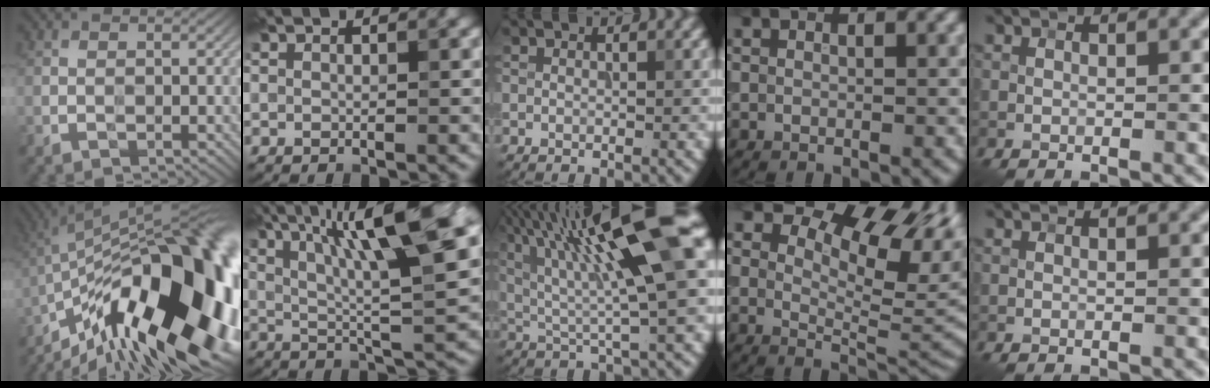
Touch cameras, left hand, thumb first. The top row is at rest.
{"thumb": {"total": 22.2, "force": [-9.3, 7.6, 18.6], "torque": [-0.268, 0.015, -0.155]}, "index": {"total": 13.7, "force": [5.6, 3.1, 12.1], "torque": [-0.190, 0.018, 0.089]}, "middle": {"total": 14.3, "force": [4.3, 2.7, 13.3], "torque": [-0.210, 0.019, 0.073]}, "ring": {"total": 11.0, "force": [5.3, 5.4, 7.9], "torque": [-0.112, 0.007, 0.083]}}